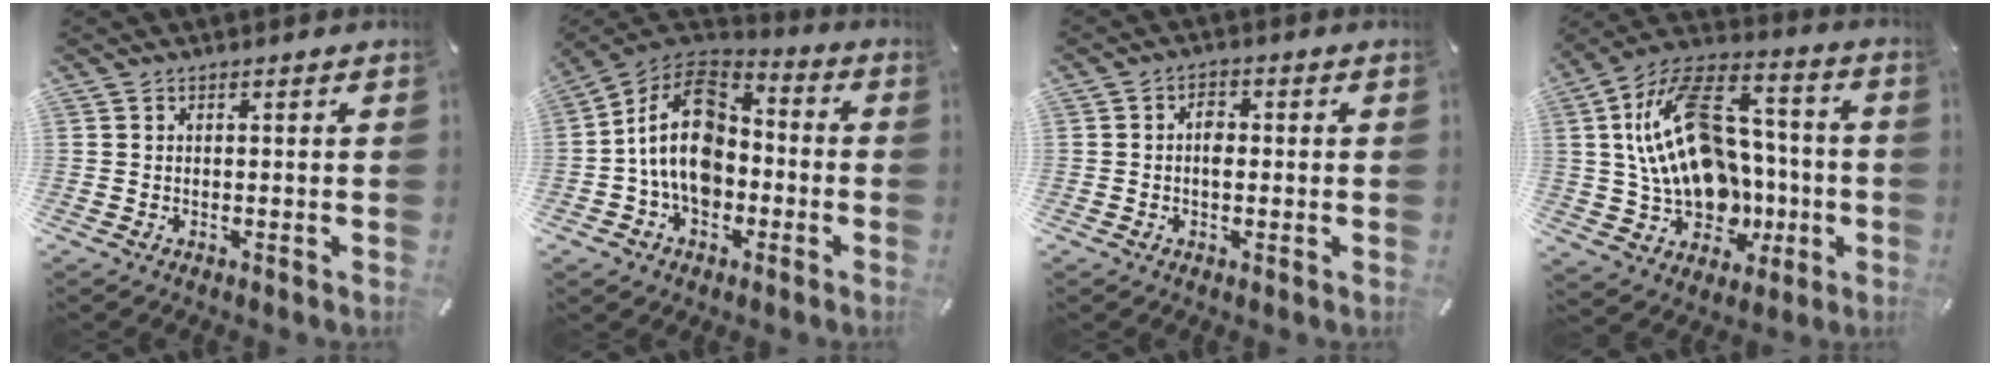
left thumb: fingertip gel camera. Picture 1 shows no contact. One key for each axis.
{"total": 15.3, "fx": -2.2, "fy": 11.7, "fz": 9.6, "tx": -0.191, "ty": 0.023, "tz": -0.042}
{"total": 3.1, "fx": -0.1, "fy": 2.0, "fz": 2.3, "tx": -0.030, "ty": 0.000, "tz": -0.007}
{"total": 24.5, "fx": 2.4, "fy": 17.5, "fz": 17.1, "tx": -0.326, "ty": 0.001, "tz": 0.050}